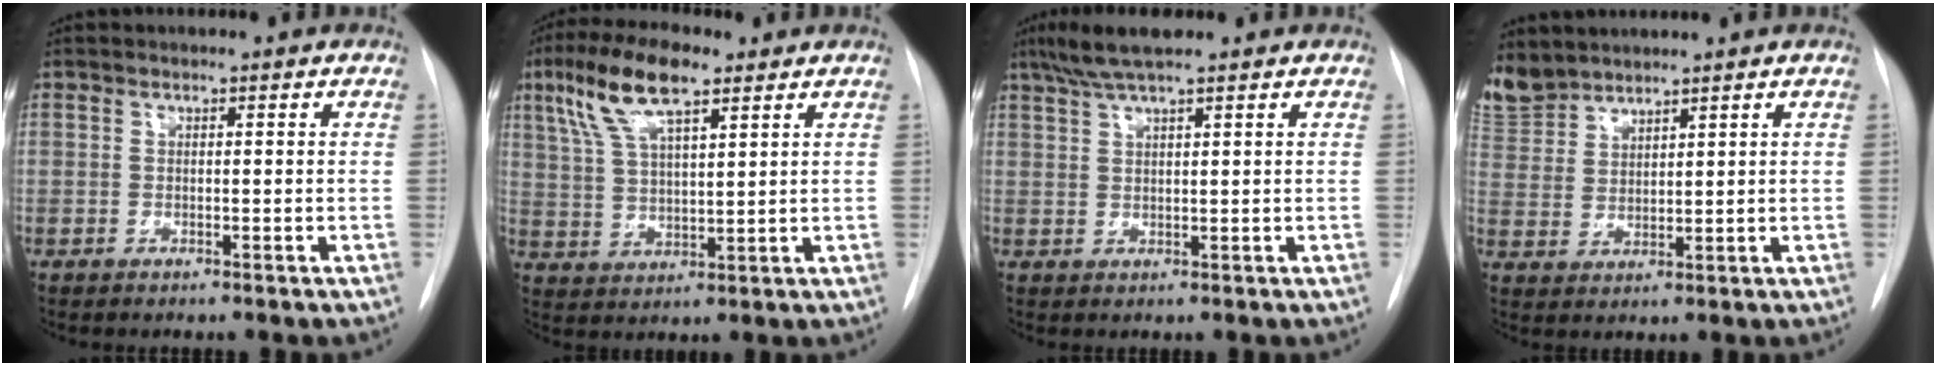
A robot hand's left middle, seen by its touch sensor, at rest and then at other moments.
{"total": 11.0, "force": [6.3, 2.9, 8.5], "torque": [-0.177, 0.023, 0.122]}
{"total": 5.4, "force": [4.2, 0.1, 3.4], "torque": [-0.071, 0.022, 0.080]}
{"total": 6.8, "force": [6.5, 2.0, 0.5], "torque": [-0.019, 0.004, 0.144]}